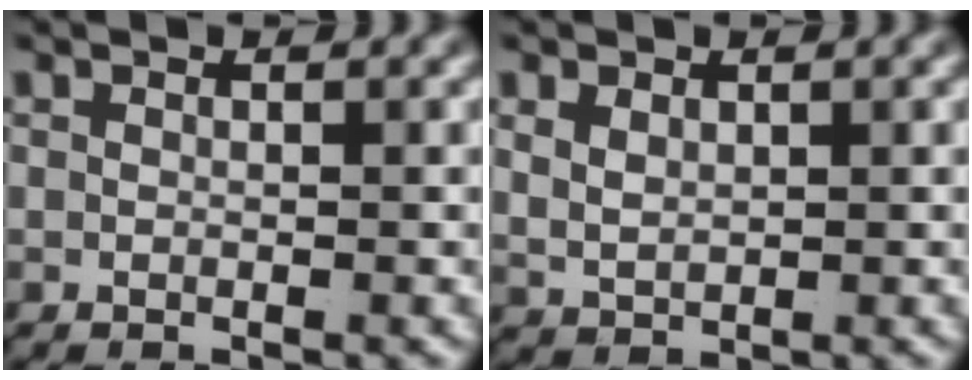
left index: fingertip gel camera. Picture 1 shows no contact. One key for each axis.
{"total": 2.2, "fx": 0.9, "fy": 1.6, "fz": 1.2, "tx": -0.034, "ty": -0.011, "tz": 0.029}